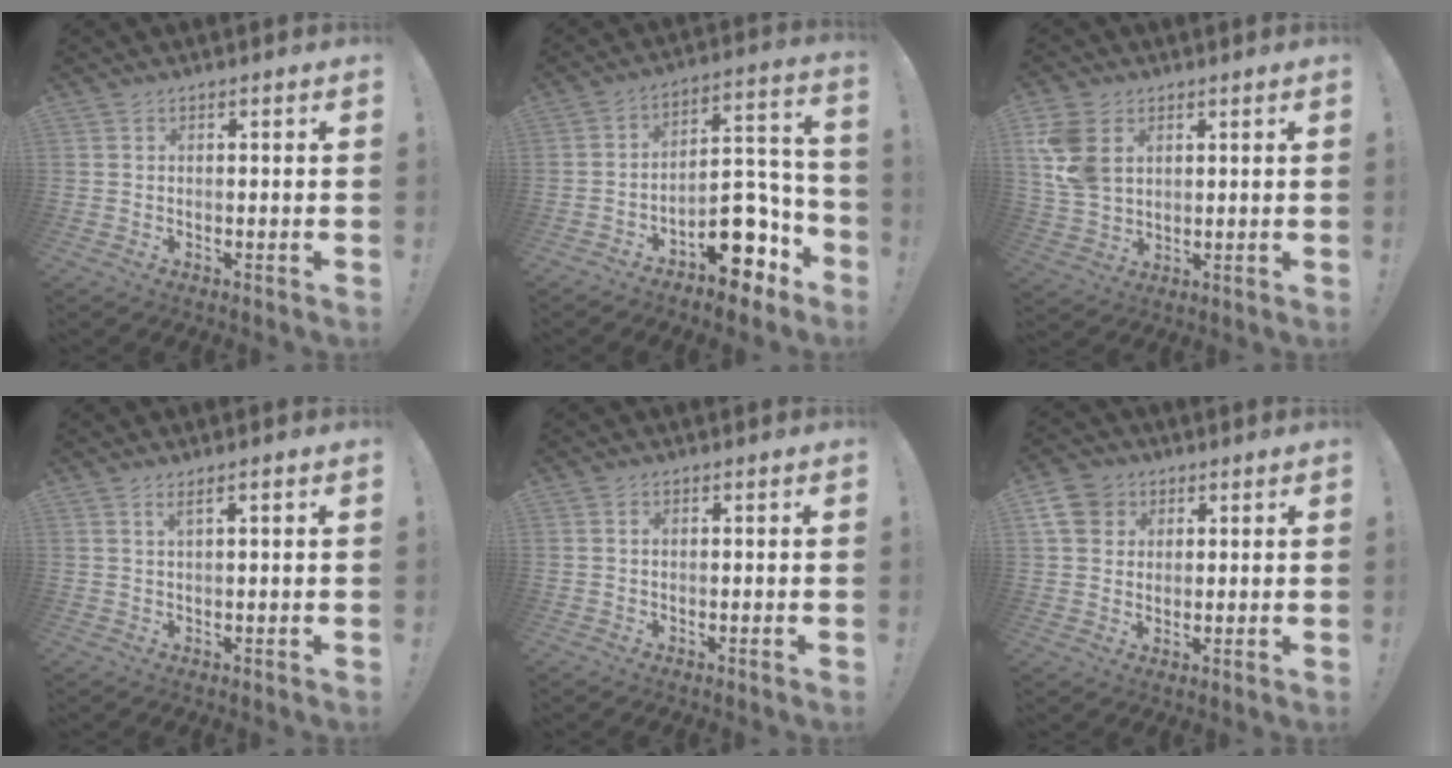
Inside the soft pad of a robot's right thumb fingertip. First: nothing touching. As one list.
[{"total": 16.2, "force": [-9.3, 8.6, 10.0], "torque": [-0.082, 0.063, -0.139]}, {"total": 11.2, "force": [4.2, 7.9, 6.8], "torque": [-0.132, -0.006, 0.083]}, {"total": 2.4, "force": [1.2, 0.0, 2.1], "torque": [-0.038, 0.000, 0.018]}, {"total": 0.6, "force": [0.1, 0.4, 0.4], "torque": [-0.008, 0.003, 0.002]}, {"total": 8.8, "force": [3.5, 7.4, 3.3], "torque": [-0.056, -0.016, 0.071]}]